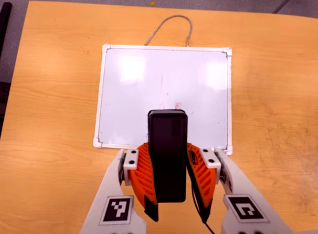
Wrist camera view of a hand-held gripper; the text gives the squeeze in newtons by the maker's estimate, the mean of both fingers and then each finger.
{"total": 7.7, "left": 6.5, "right": 9.0}